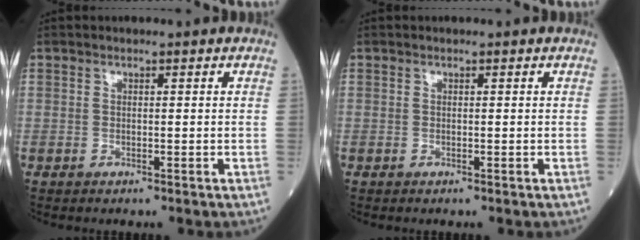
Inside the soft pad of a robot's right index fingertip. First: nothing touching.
{"total": 0.0}